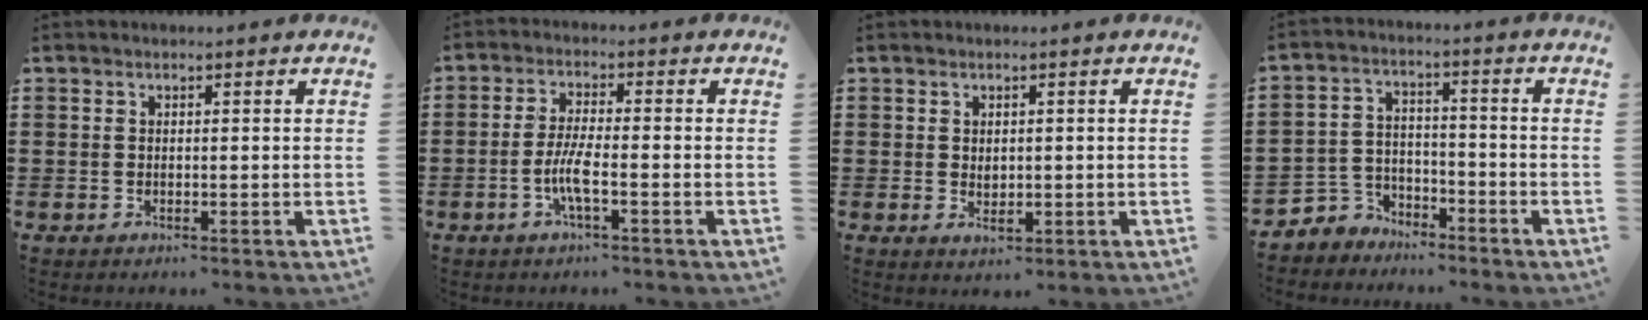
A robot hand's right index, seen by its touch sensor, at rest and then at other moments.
{"total": 4.9, "force": [-1.9, 0.8, 4.5], "torque": [-0.104, -0.008, -0.044]}
{"total": 1.5, "force": [0.3, 1.0, 1.1], "torque": [-0.014, 0.001, 0.003]}
{"total": 4.3, "force": [-3.7, 2.2, 0.1], "torque": [-0.029, -0.001, -0.082]}